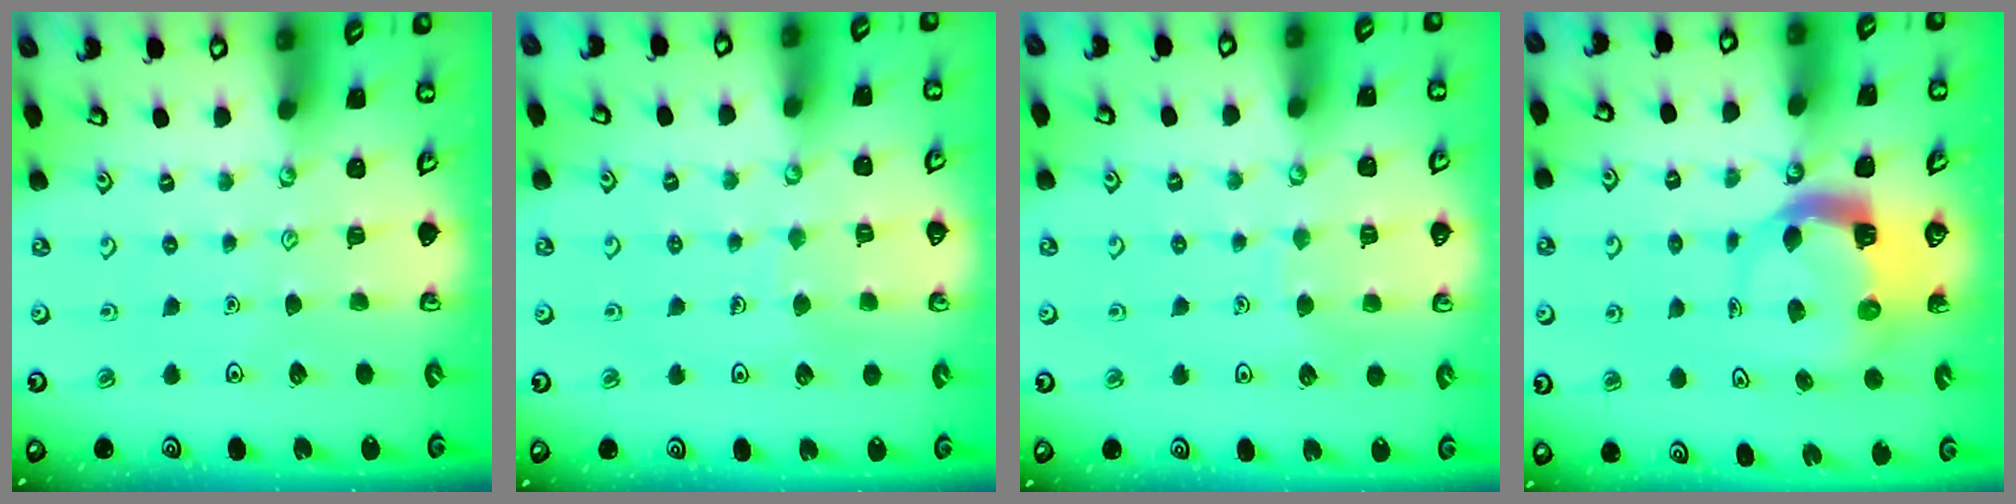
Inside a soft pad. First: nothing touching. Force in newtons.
{"total": 4.0, "press": 4.0, "slide": 0.4}
{"total": 3.3, "press": 3.3, "slide": 0.3}
{"total": 5.2, "press": 5.1, "slide": 0.6}